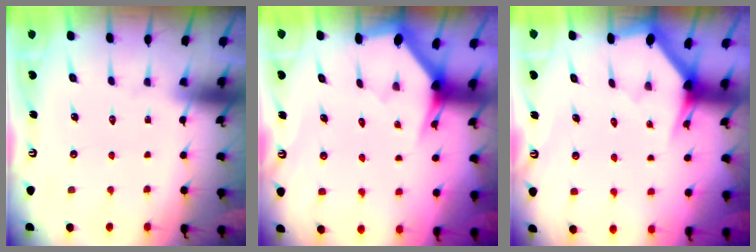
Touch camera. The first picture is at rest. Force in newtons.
{"total": 3.0, "press": 3.0, "slide": 0.0}
{"total": 3.0, "press": 3.0, "slide": 0.2}